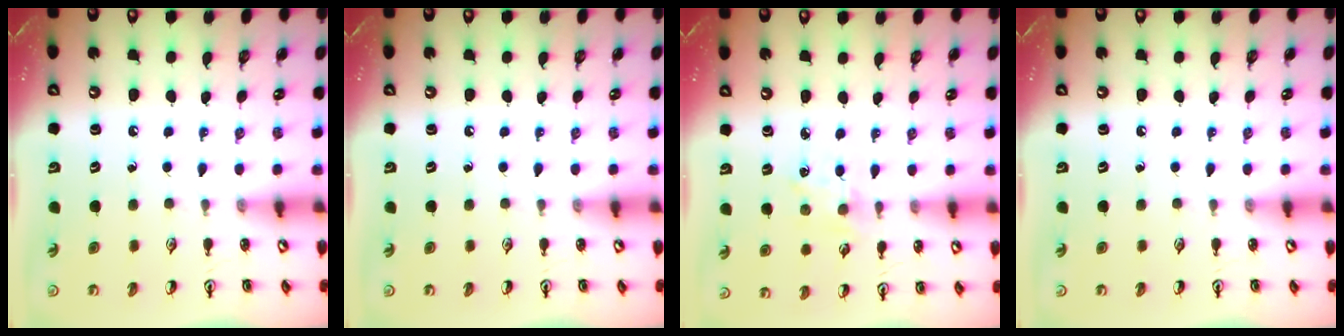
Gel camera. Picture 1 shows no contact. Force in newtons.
{"total": 0.0}
{"total": 2.8, "press": 2.8, "slide": 0.5}
{"total": 0.0}